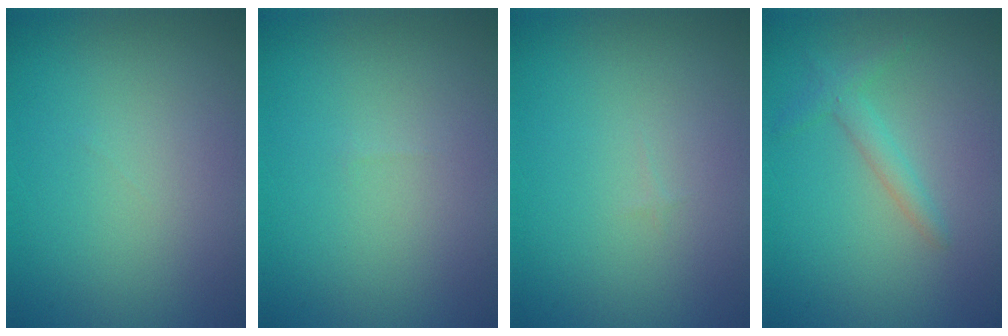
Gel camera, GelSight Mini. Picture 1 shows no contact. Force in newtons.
{"total": 0.0}
{"total": 0.0}
{"total": 1.7, "press": 1.7, "slide": 0.1}